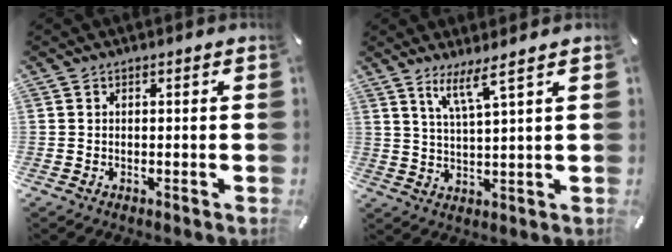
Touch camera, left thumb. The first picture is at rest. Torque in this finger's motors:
{"motor_torque": [0.05, 0.02, 0.21, -0.06, 0.02]}